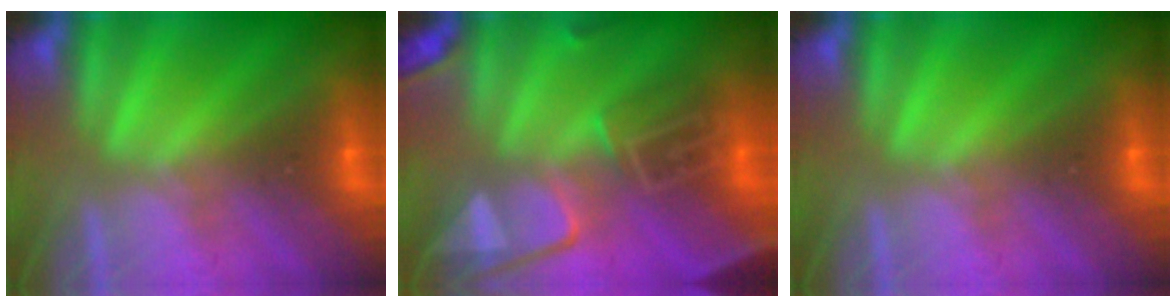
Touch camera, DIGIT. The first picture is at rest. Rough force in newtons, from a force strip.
{"total": 7.0}
{"total": 0.0}